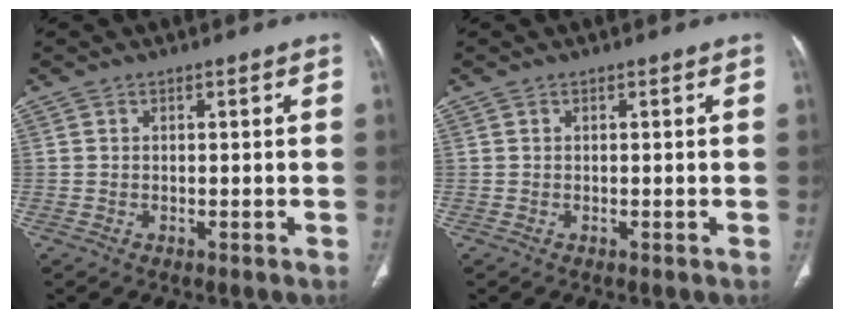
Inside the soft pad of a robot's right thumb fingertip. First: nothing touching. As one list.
[{"total": 0.0}]